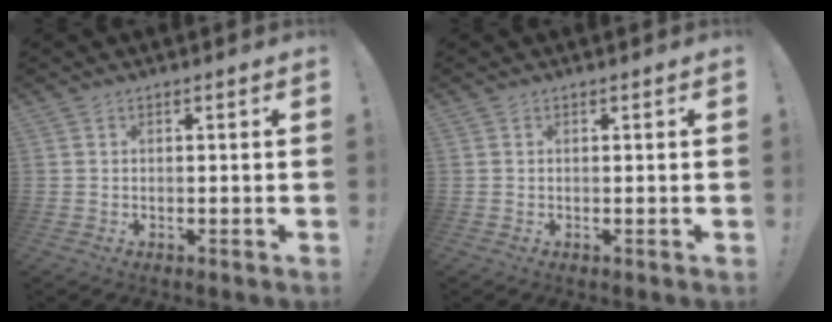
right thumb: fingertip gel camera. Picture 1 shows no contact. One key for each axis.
{"total": 0.0}